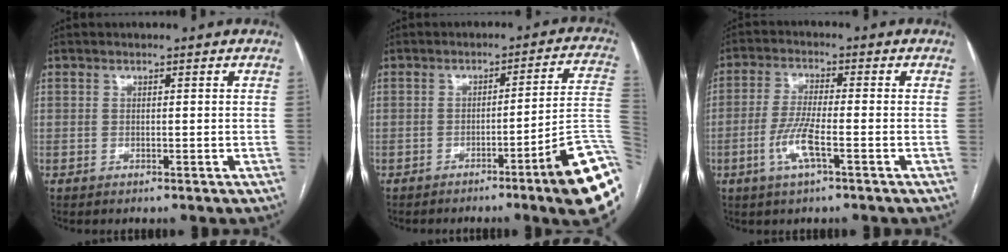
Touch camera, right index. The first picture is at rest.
{"total": 14.4, "force": [-6.4, -0.3, 12.9], "torque": [-0.076, 0.019, -0.084]}
{"total": 6.4, "force": [-2.5, 0.7, 5.8], "torque": [-0.122, -0.005, -0.049]}